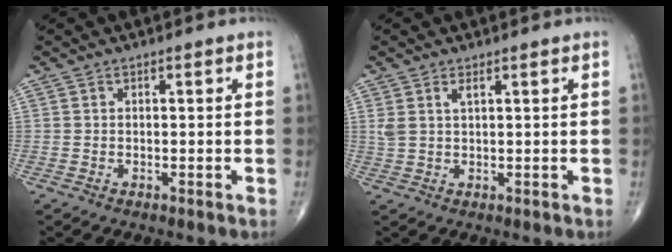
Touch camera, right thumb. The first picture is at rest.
{"total": 2.5, "force": [1.2, 0.8, 2.0], "torque": [-0.048, 0.003, 0.032]}